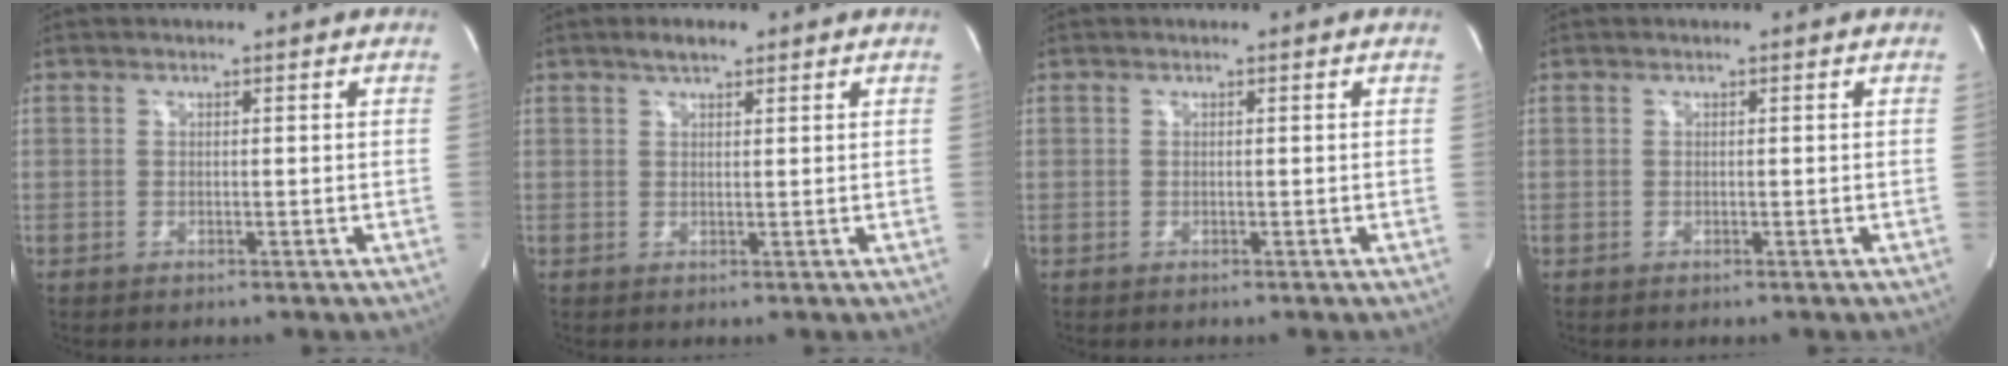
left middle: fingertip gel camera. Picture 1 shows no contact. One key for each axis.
{"total": 2.5, "fx": 1.8, "fy": 0.8, "fz": 1.5, "tx": -0.031, "ty": 0.008, "tz": 0.032}
{"total": 0.0}
{"total": 0.0}